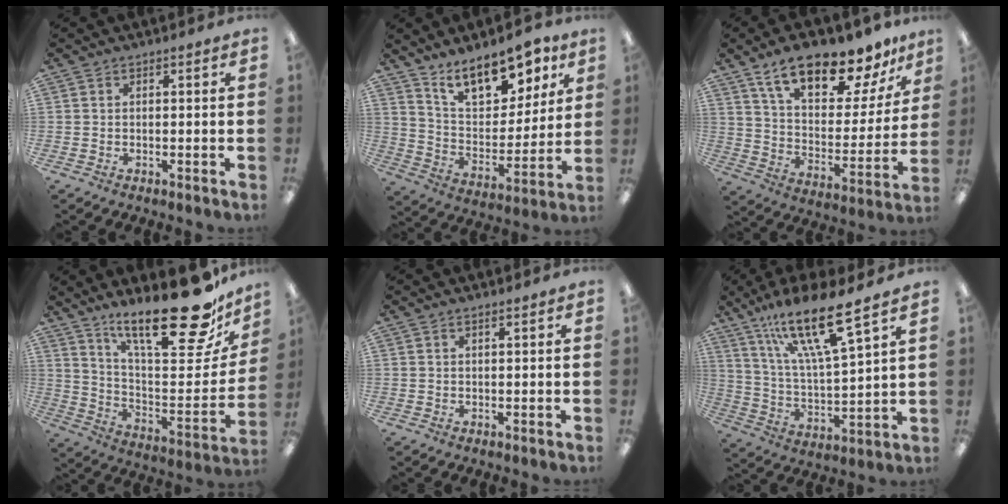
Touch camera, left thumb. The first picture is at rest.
{"total": 15.8, "force": [11.7, 7.2, 7.8], "torque": [-0.124, -0.068, 0.208]}
{"total": 19.2, "force": [14.6, 6.8, 10.4], "torque": [-0.165, -0.094, 0.249]}
{"total": 25.7, "force": [19.0, 7.1, 15.8], "torque": [-0.212, -0.141, 0.308]}
{"total": 0.9, "force": [0.6, 0.1, 0.7], "torque": [-0.015, 0.001, 0.010]}
{"total": 18.2, "force": [13.3, 3.2, 12.0], "torque": [-0.219, -0.077, 0.219]}